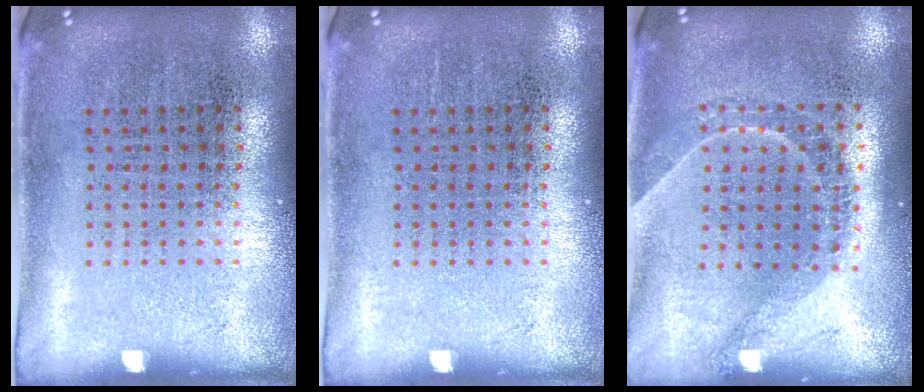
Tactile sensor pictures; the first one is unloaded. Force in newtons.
{"total": 0.0}
{"total": 1.3, "press": 1.1, "slide": 0.6}